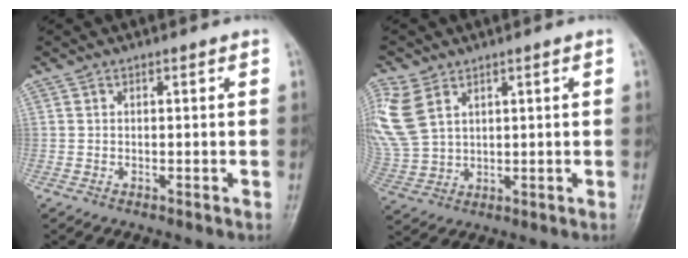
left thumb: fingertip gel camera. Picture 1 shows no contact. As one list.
[{"total": 10.6, "force": [4.6, 7.1, 6.3], "torque": [-0.153, -0.007, 0.107]}]